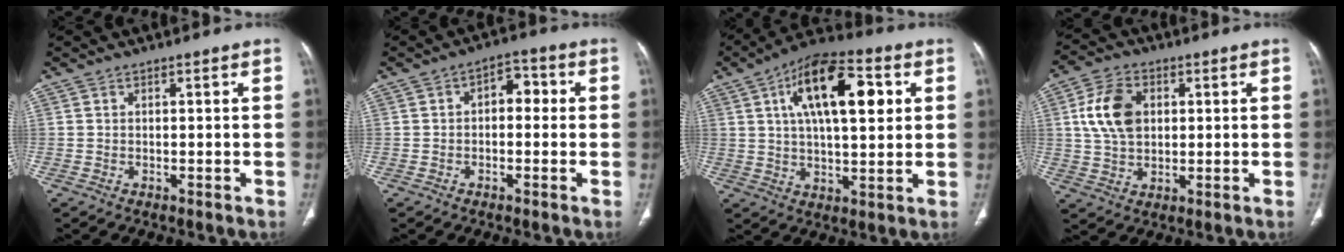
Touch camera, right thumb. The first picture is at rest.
{"total": 5.1, "force": [0.3, 3.2, 4.0], "torque": [-0.034, 0.018, -0.007]}
{"total": 17.8, "force": [5.5, 7.7, 15.1], "torque": [-0.229, 0.006, 0.083]}
{"total": 10.3, "force": [2.1, 7.0, 7.2], "torque": [-0.127, 0.003, 0.040]}